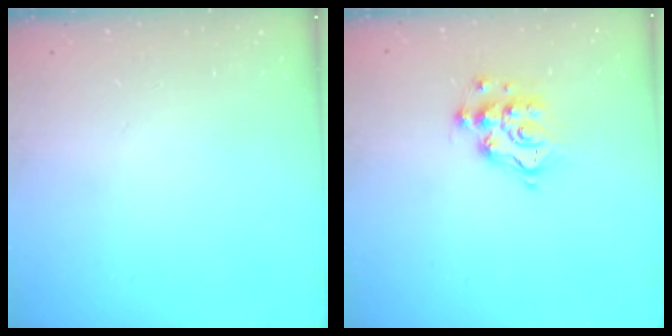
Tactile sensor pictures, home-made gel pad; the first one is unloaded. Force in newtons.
{"total": 10.2, "press": 10.2, "slide": 0.8}